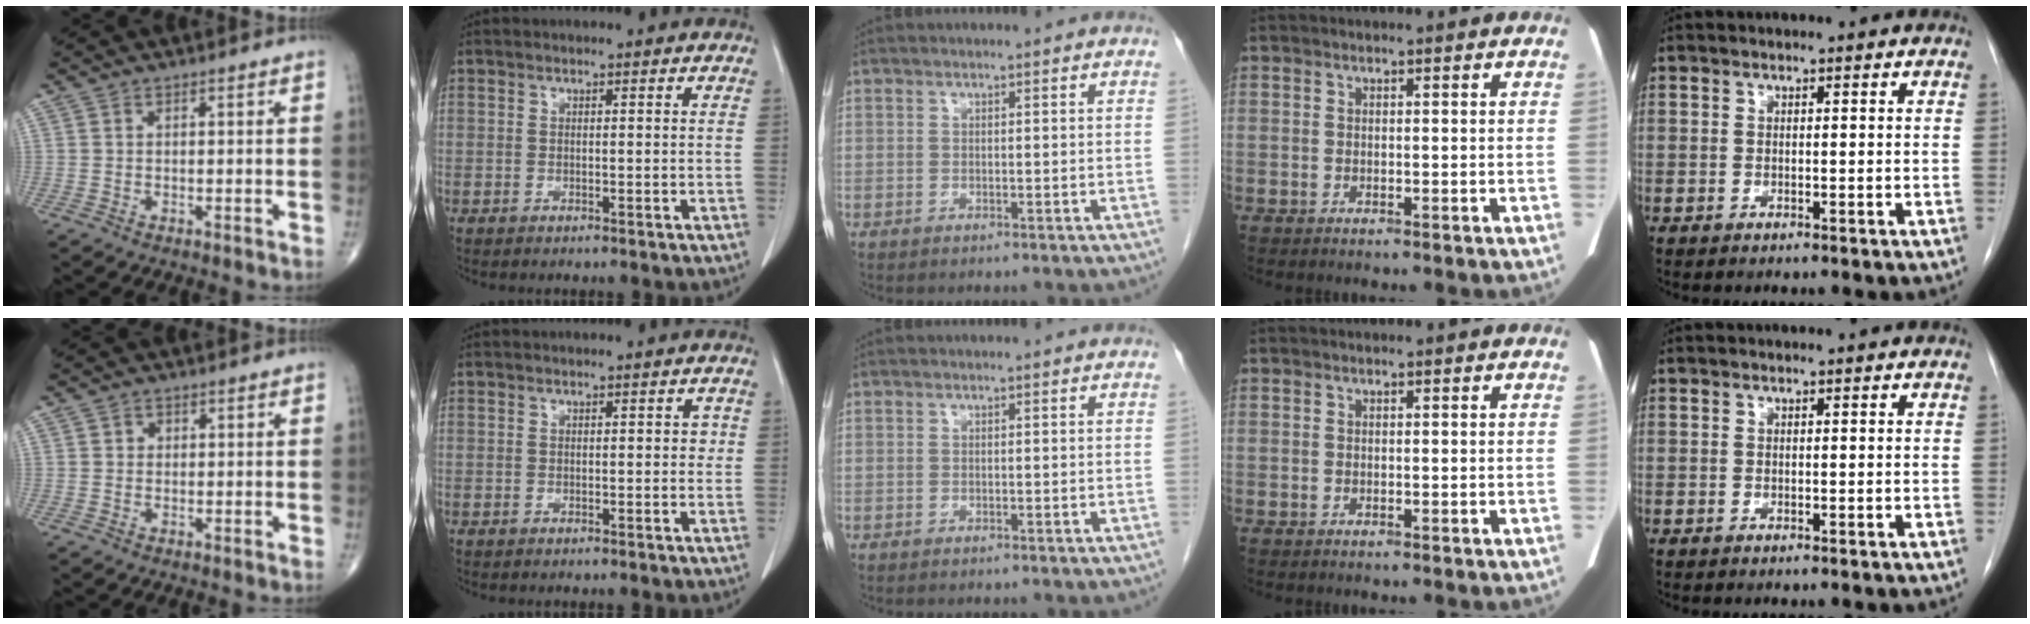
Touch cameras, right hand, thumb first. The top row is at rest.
{"thumb": {"total": 1.0, "force": [0.1, 1.0, 0.3], "torque": [0.004, 0.001, -0.001]}, "index": {"total": 1.1, "force": [0.1, 0.7, 0.9], "torque": [-0.007, 0.005, 0.001]}}